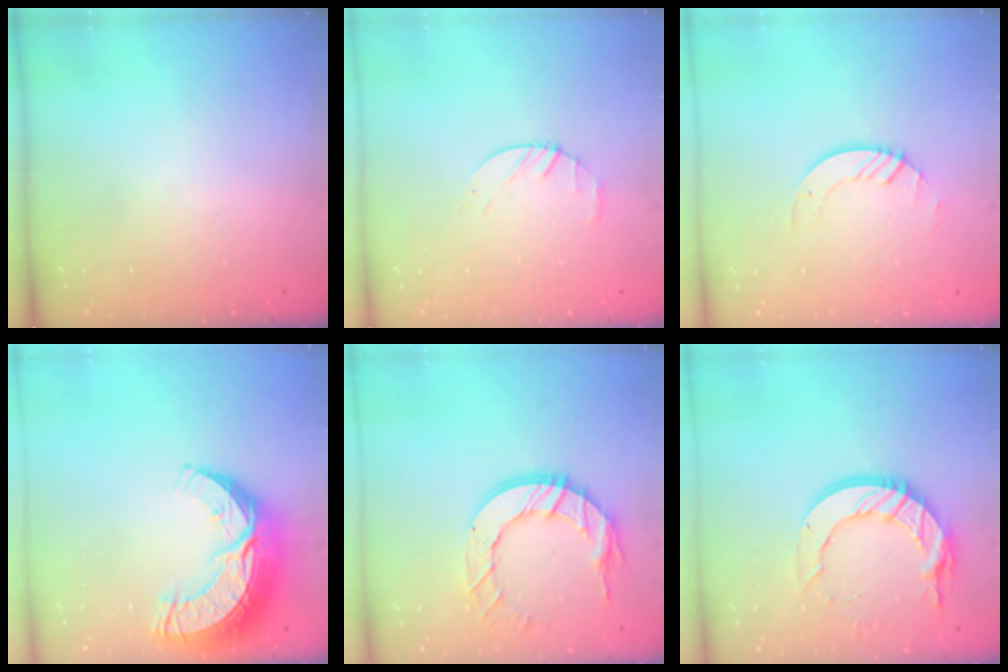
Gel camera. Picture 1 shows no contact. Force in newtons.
{"total": 2.4, "press": 2.3, "slide": 0.3}
{"total": 2.6, "press": 2.6, "slide": 0.3}
{"total": 17.3, "press": 17.2, "slide": 1.2}
{"total": 12.3, "press": 12.3, "slide": 1.2}
{"total": 14.6, "press": 14.5, "slide": 0.9}